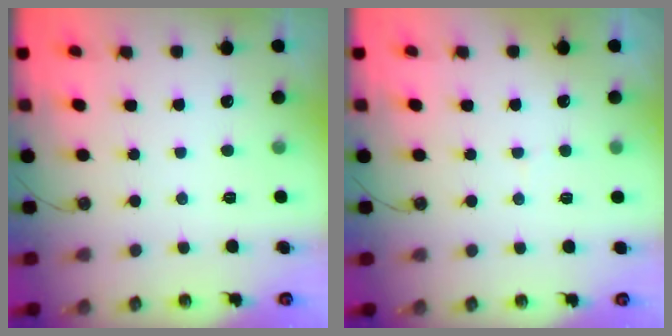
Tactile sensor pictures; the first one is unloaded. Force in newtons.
{"total": 2.8, "press": 2.6, "slide": 1.0}